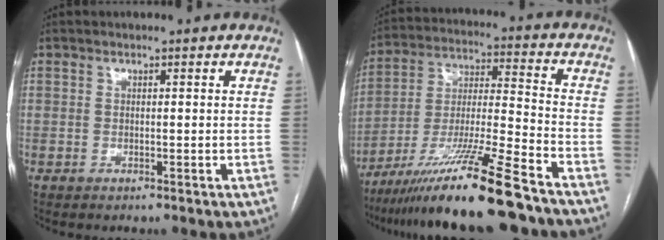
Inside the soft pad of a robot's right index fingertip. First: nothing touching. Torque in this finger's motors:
{"motor_torque": [1.04, -1.10, 0.96, 0.21]}